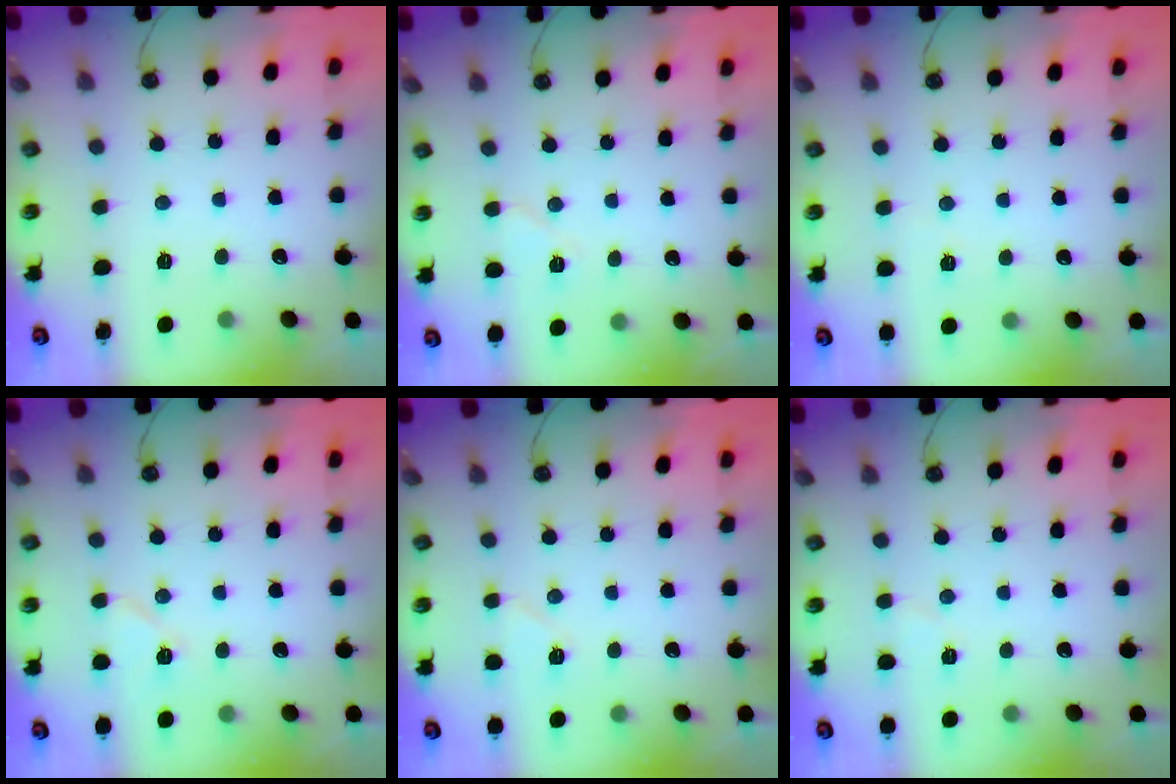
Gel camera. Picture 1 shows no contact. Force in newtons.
{"total": 5.8, "press": 5.2, "slide": 2.5}
{"total": 3.3, "press": 3.1, "slide": 1.0}
{"total": 6.4, "press": 6.3, "slide": 1.4}
{"total": 5.0, "press": 5.0, "slide": 0.5}
{"total": 3.4, "press": 3.0, "slide": 1.6}